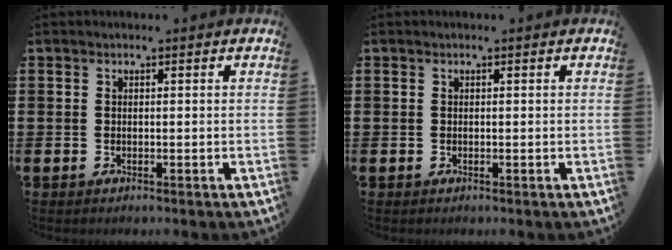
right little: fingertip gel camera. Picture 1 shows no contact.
{"total": 0.0}